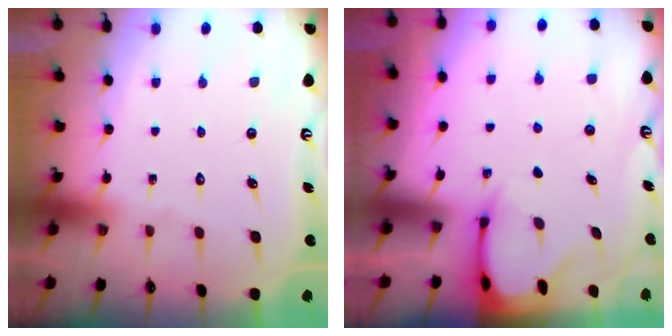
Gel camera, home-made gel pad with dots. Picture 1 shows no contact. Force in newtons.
{"total": 2.6, "press": 2.5, "slide": 0.3}